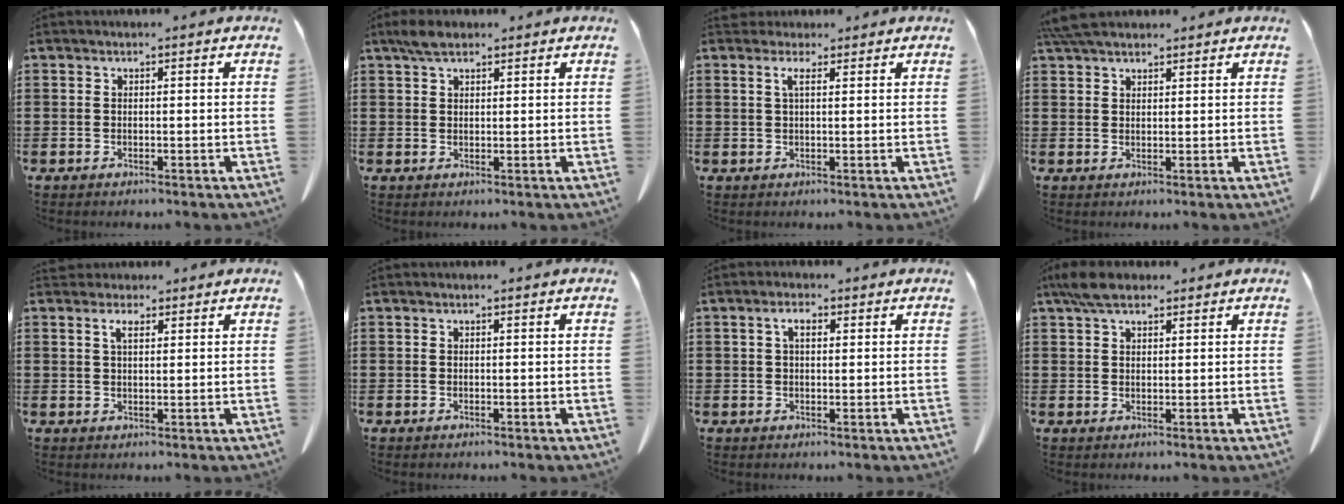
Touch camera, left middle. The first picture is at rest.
{"total": 3.1, "force": [2.2, 1.2, 1.8], "torque": [-0.041, 0.005, 0.042]}
{"total": 2.5, "force": [1.5, 0.6, 1.9], "torque": [-0.042, 0.002, 0.027]}
{"total": 4.3, "force": [3.7, 1.1, 1.9], "torque": [-0.047, -0.003, 0.073]}
{"total": 2.7, "force": [1.8, 0.9, 1.8], "torque": [-0.041, 0.002, 0.033]}
{"total": 0.0}
{"total": 2.7, "force": [1.0, 1.2, 2.2], "torque": [-0.041, 0.004, 0.015]}
{"total": 4.4, "force": [3.2, 1.7, 2.5], "torque": [-0.058, 0.004, 0.061]}